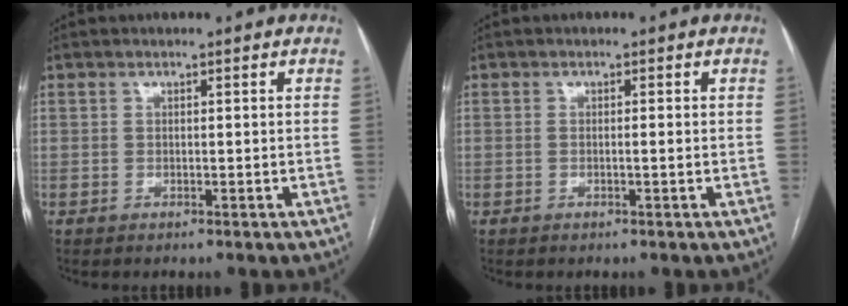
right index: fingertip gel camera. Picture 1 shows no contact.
{"total": 0.8, "force": [-0.2, -0.1, 0.8], "torque": [-0.015, 0.001, -0.002]}